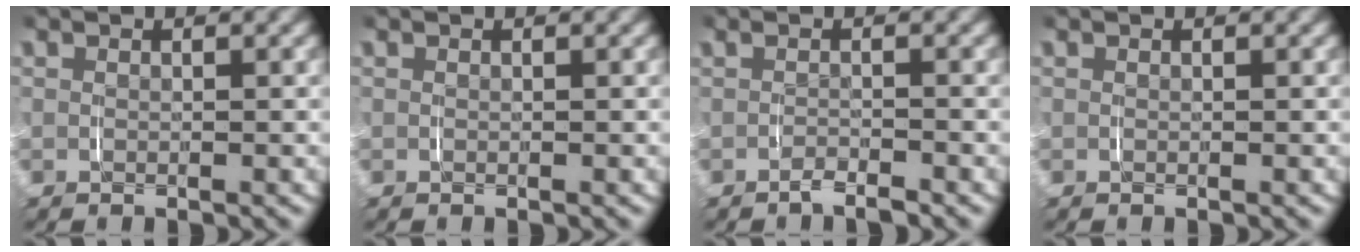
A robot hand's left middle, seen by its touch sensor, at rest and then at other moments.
{"total": 0.0}
{"total": 1.3, "force": [-1.1, -0.1, 0.8], "torque": [-0.015, 0.005, -0.021]}
{"total": 0.0}